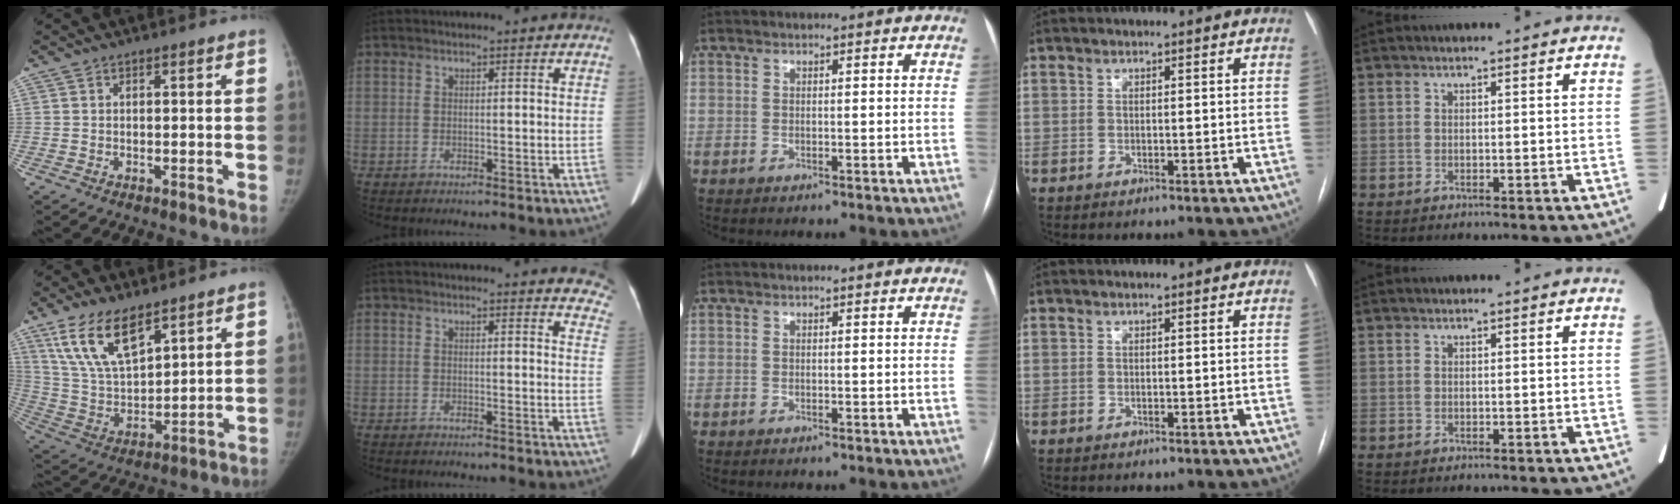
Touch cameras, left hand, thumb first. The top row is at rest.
{"thumb": {"total": 13.9, "force": [8.9, 5.8, 8.9], "torque": [-0.148, -0.037, 0.184]}, "index": {"total": 12.2, "force": [11.6, 2.7, 2.4], "torque": [0.019, -0.054, 0.083]}}